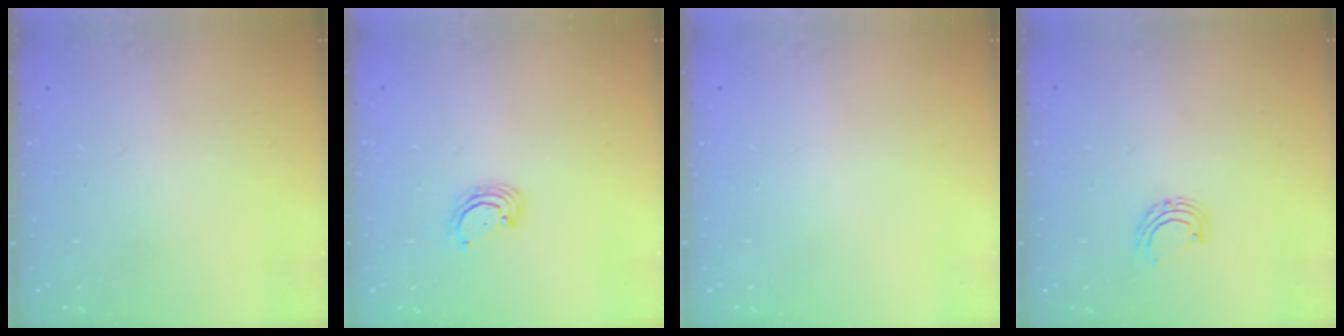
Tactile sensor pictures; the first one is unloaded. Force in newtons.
{"total": 2.6, "press": 2.6, "slide": 0.3}
{"total": 0.0}
{"total": 5.2, "press": 5.2, "slide": 0.6}